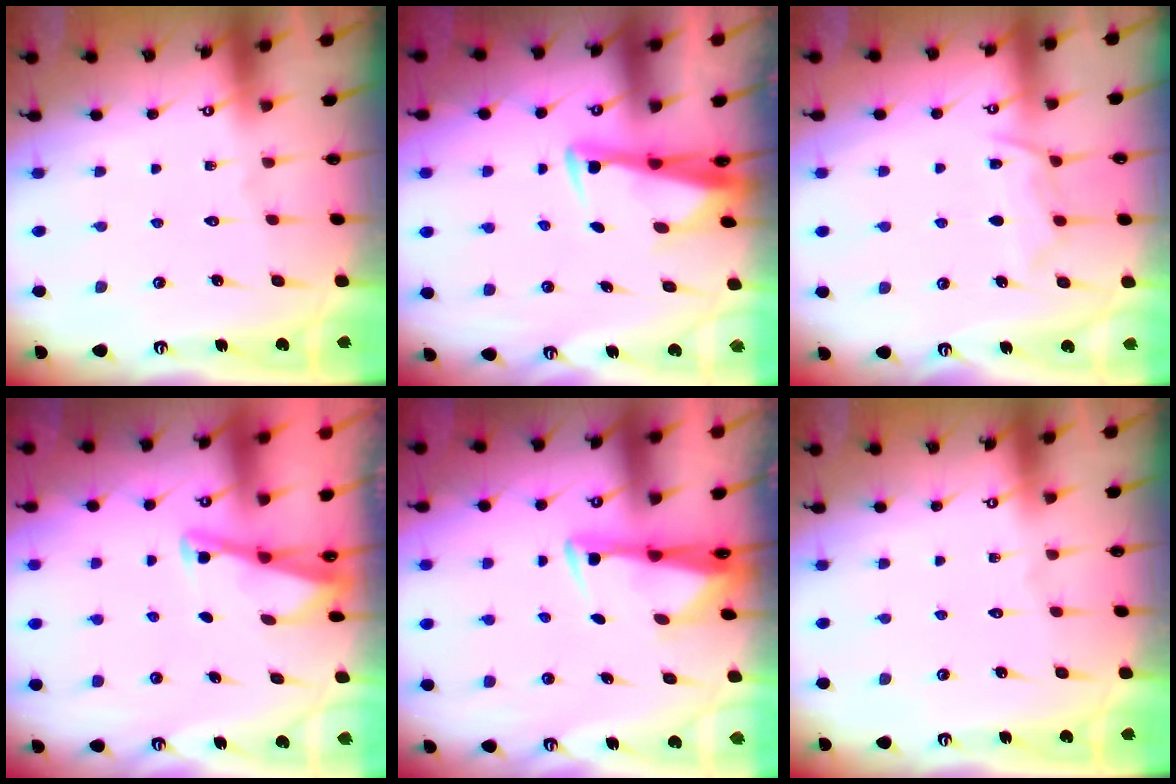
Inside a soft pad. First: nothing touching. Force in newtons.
{"total": 3.4, "press": 3.3, "slide": 0.9}
{"total": 8.7, "press": 8.6, "slide": 1.1}
{"total": 3.0, "press": 3.0, "slide": 0.3}
{"total": 2.9, "press": 2.8, "slide": 0.9}
{"total": 0.0}